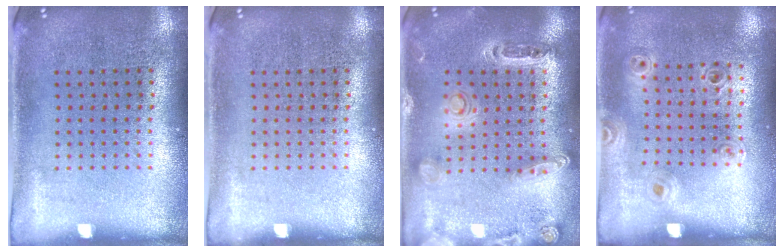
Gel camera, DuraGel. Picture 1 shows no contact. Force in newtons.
{"total": 0.0}
{"total": 1.4, "press": 1.4, "slide": 0.3}
{"total": 0.9, "press": 0.9, "slide": 0.1}